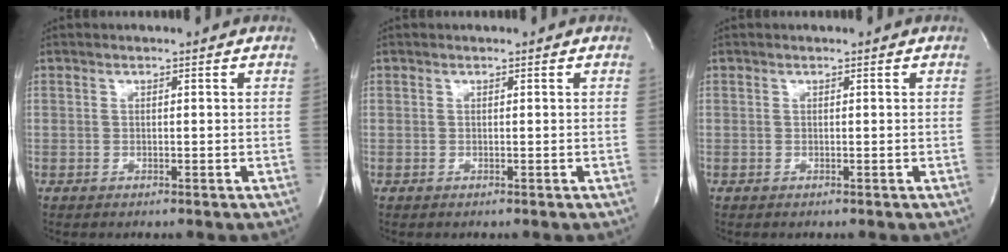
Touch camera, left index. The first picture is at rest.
{"total": 0.0}
{"total": 0.0}